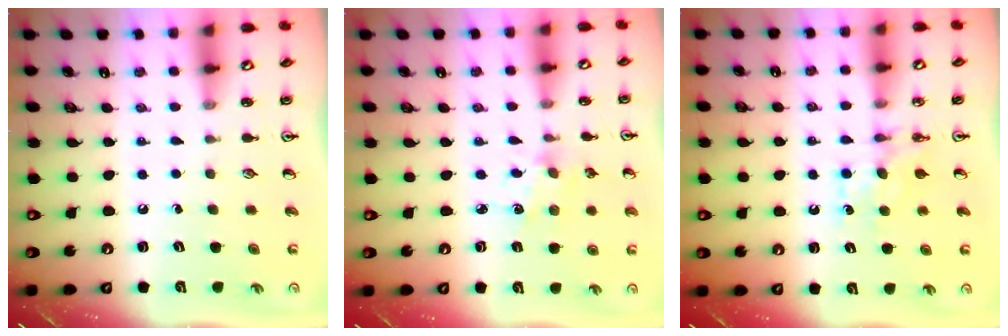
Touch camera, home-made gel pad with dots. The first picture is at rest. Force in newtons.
{"total": 2.9, "press": 2.9, "slide": 0.3}
{"total": 5.5, "press": 5.5, "slide": 0.7}